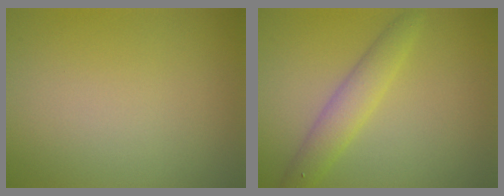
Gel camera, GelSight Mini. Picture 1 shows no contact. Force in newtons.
{"total": 3.0, "press": 3.0, "slide": 0.1}